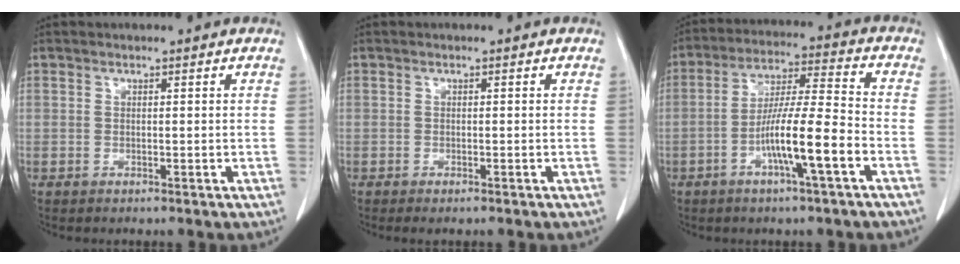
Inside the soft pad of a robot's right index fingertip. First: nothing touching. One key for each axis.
{"total": 1.5, "fx": -1.1, "fy": 0.3, "fz": 1.0, "tx": -0.012, "ty": -0.002, "tz": -0.014}
{"total": 11.1, "fx": -4.3, "fy": 0.2, "fz": 10.2, "tx": -0.191, "ty": 0.006, "tz": -0.080}